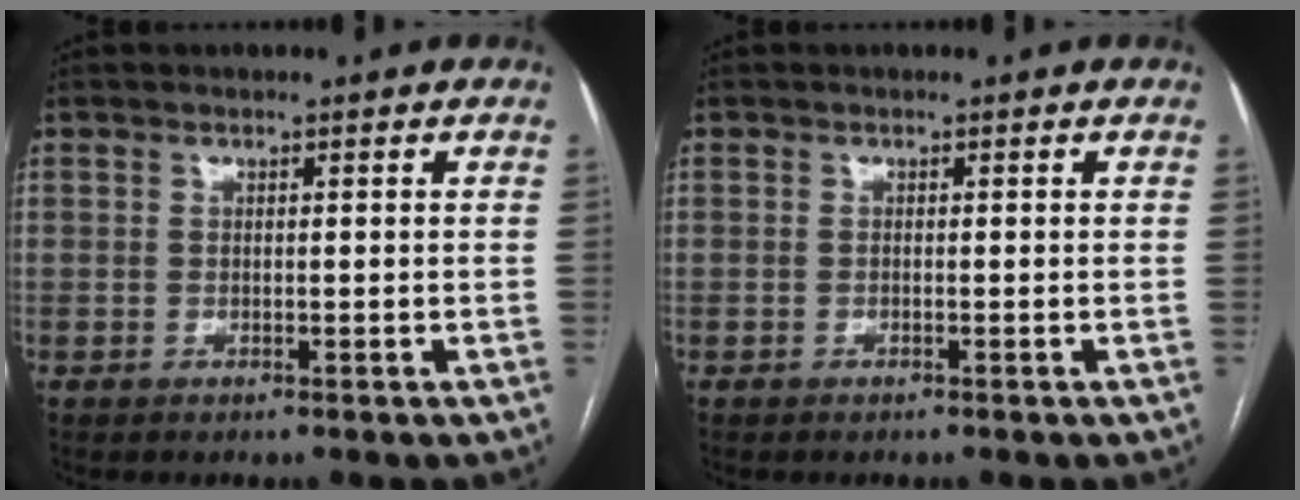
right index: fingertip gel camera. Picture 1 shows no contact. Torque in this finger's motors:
{"motor_torque": [-0.03, -0.03, -0.02, -0.02]}